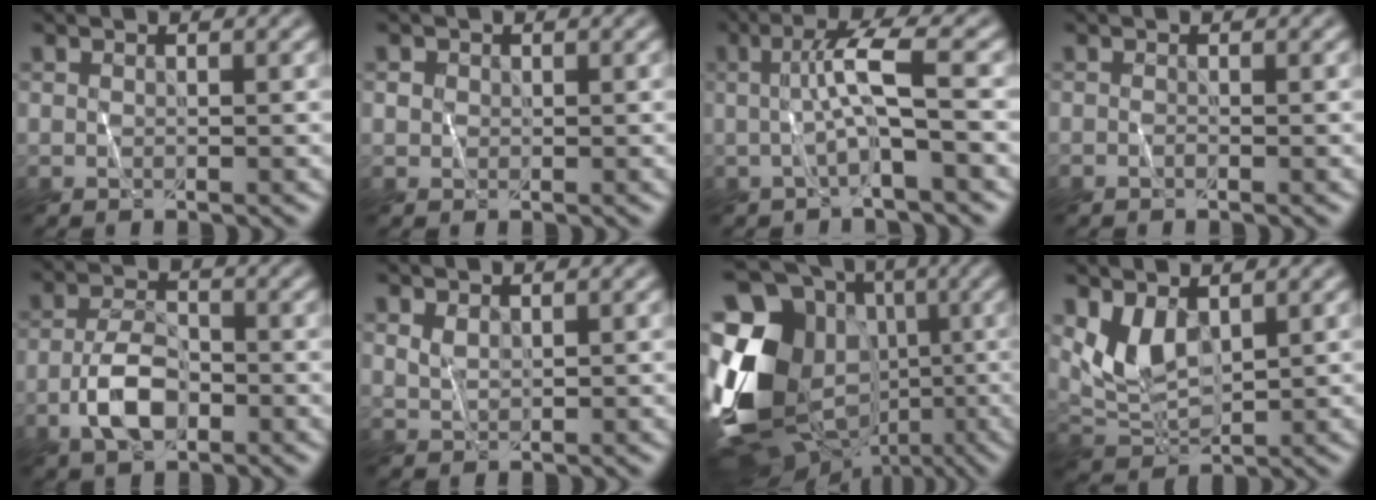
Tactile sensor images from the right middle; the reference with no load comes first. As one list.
[{"total": 0.7, "force": [-0.1, 0.6, -0.3], "torque": [0.009, 0.003, 0.008]}, {"total": 3.6, "force": [-0.3, 0.4, 3.6], "torque": [-0.068, 0.010, -0.001]}, {"total": 0.5, "force": [-0.5, -0.1, -0.1], "torque": [0.002, 0.003, -0.004]}, {"total": 4.2, "force": [-2.1, 2.1, 3.0], "torque": [-0.054, 0.008, -0.039]}, {"total": 0.8, "force": [0.5, 0.6, 0.3], "torque": [-0.010, 0.004, 0.024]}, {"total": 18.2, "force": [-2.2, 14.9, 10.1], "torque": [-0.218, 0.001, -0.018]}, {"total": 3.6, "force": [1.3, 2.2, 2.6], "torque": [-0.060, -0.004, 0.042]}]